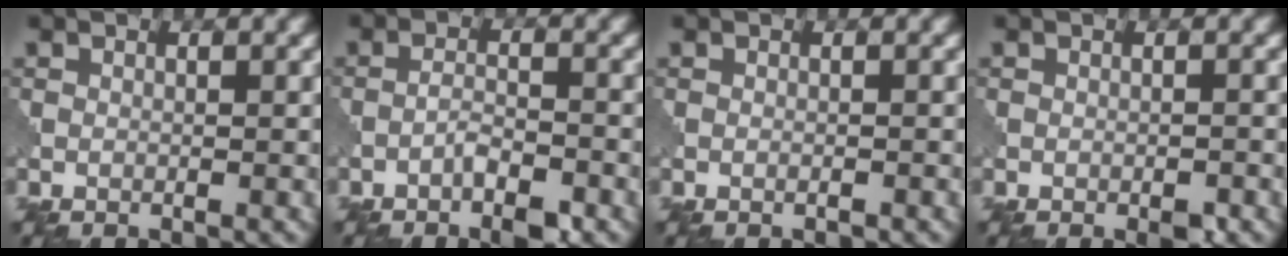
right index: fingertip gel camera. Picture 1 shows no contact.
{"total": 2.9, "force": [-2.0, 0.8, 2.0], "torque": [-0.038, 0.003, -0.040]}
{"total": 0.6, "force": [-0.4, 0.0, 0.4], "torque": [-0.008, -0.001, -0.008]}
{"total": 1.2, "force": [-0.8, 0.5, 0.9], "torque": [-0.012, -0.002, -0.012]}